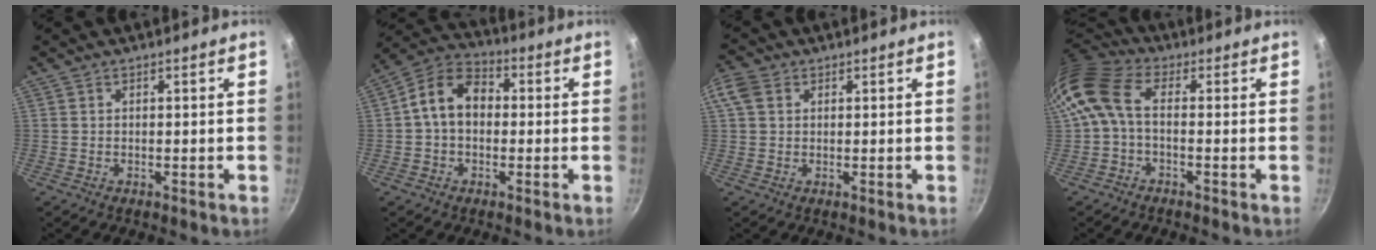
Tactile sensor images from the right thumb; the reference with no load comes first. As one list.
[{"total": 9.2, "force": [0.3, 6.8, 6.2], "torque": [-0.082, 0.028, -0.015]}, {"total": 4.4, "force": [1.5, 3.3, 2.5], "torque": [-0.049, 0.007, 0.023]}, {"total": 8.9, "force": [-0.3, 5.4, 7.0], "torque": [-0.145, 0.030, -0.020]}]